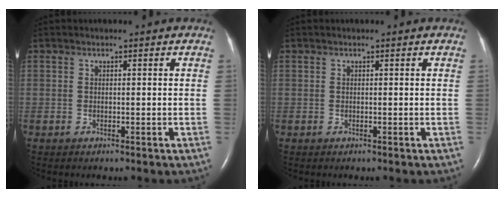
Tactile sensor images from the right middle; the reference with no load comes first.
{"total": 0.0}